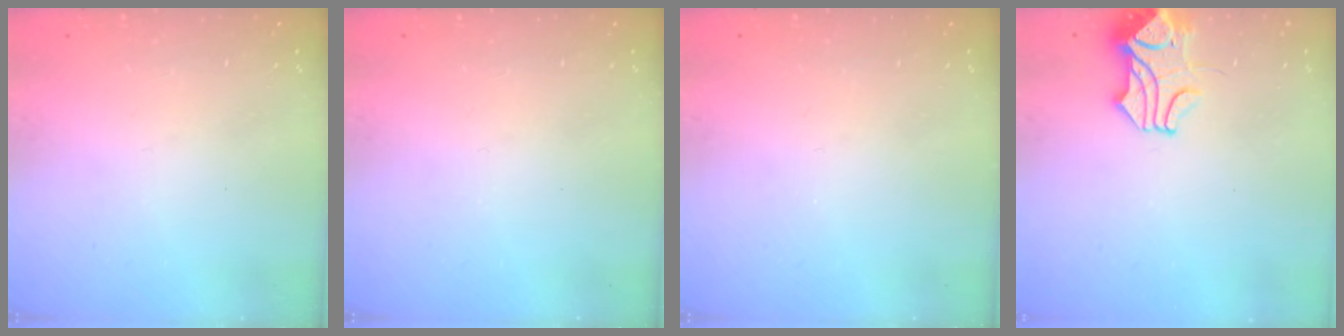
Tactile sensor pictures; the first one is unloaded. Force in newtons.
{"total": 0.0}
{"total": 0.0}
{"total": 2.8, "press": 2.7, "slide": 0.6}